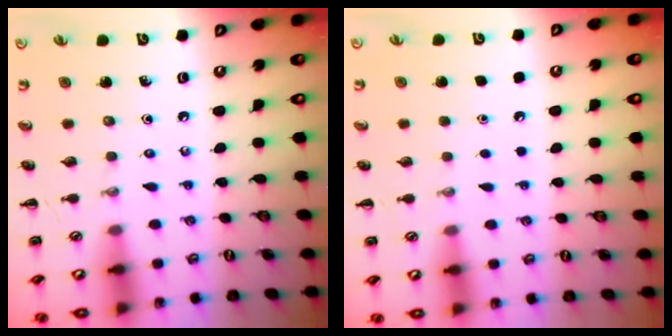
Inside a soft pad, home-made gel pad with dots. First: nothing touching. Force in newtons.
{"total": 1.7, "press": 1.7, "slide": 0.1}